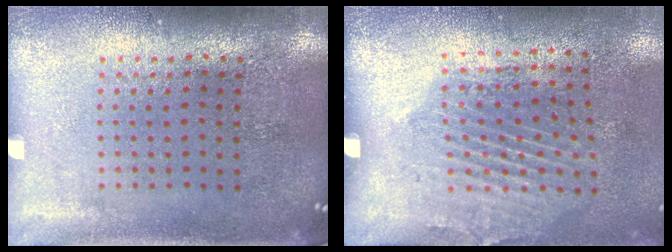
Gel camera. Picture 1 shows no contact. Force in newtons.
{"total": 2.0, "press": 1.1, "slide": 1.7}